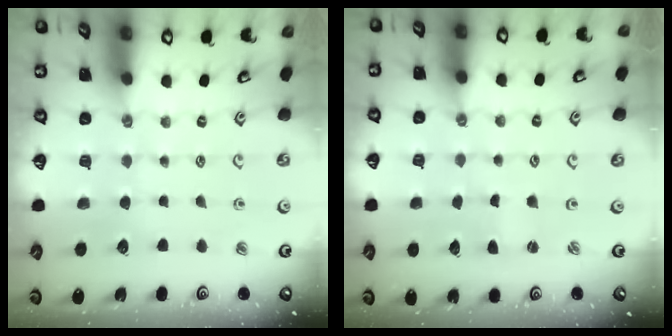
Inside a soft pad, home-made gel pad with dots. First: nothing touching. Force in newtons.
{"total": 0.0}